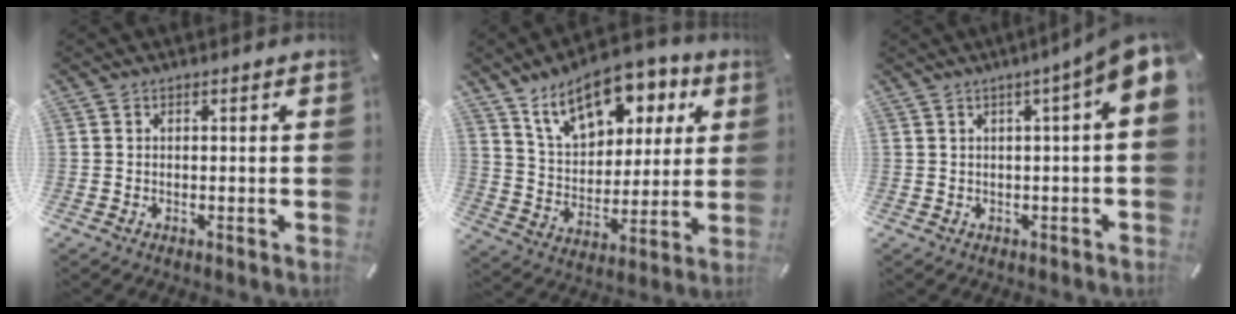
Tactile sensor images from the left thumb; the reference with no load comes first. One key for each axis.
{"total": 16.2, "fx": 10.0, "fy": 9.5, "fz": 8.5, "tx": -0.145, "ty": -0.045, "tz": 0.180}
{"total": 7.7, "fx": 2.8, "fy": 0.7, "fz": 7.2, "tx": -0.116, "ty": -0.021, "tz": 0.048}